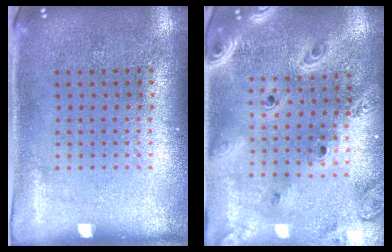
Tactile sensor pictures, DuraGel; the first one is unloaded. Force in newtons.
{"total": 3.1, "press": 2.6, "slide": 1.7}